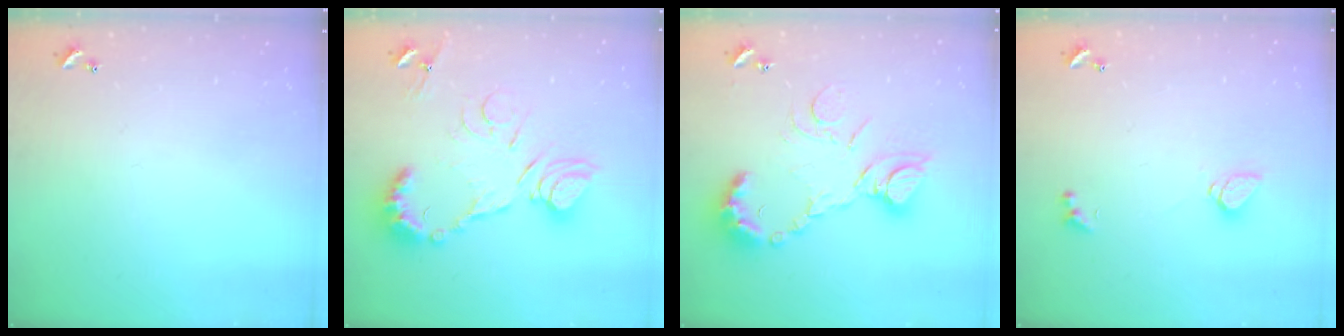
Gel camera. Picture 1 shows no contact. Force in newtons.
{"total": 15.6, "press": 15.5, "slide": 1.7}
{"total": 14.9, "press": 14.9, "slide": 0.7}
{"total": 1.6, "press": 1.6, "slide": 0.5}